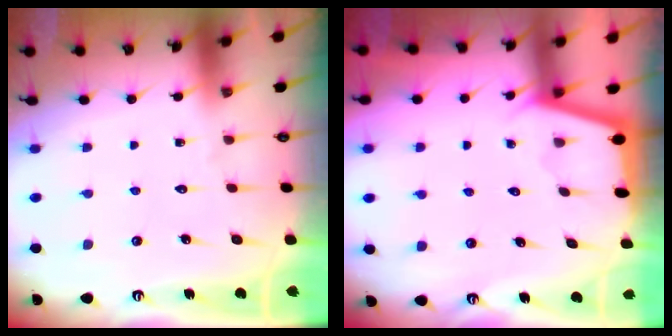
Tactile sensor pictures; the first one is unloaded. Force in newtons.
{"total": 2.0, "press": 2.0, "slide": 0.3}